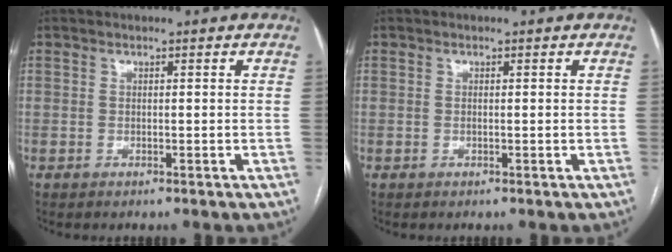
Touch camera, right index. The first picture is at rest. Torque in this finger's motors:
{"motor_torque": [-0.77, 0.09, 0.02, 0.00]}